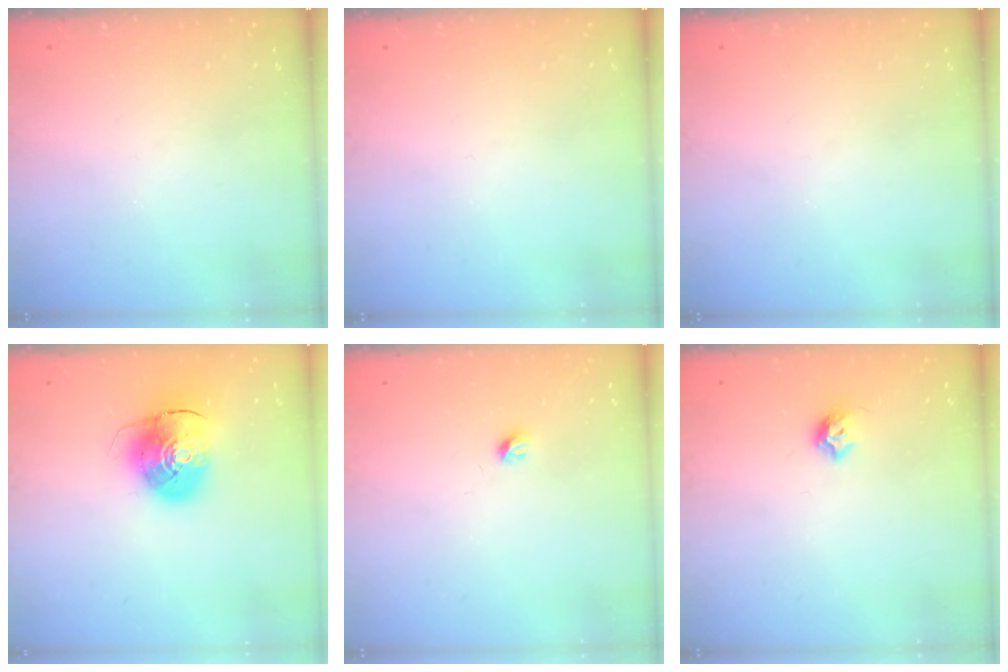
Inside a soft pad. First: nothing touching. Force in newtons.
{"total": 0.0}
{"total": 0.0}
{"total": 10.8, "press": 10.6, "slide": 1.8}
{"total": 3.6, "press": 3.5, "slide": 0.6}
{"total": 6.8, "press": 6.8, "slide": 1.0}